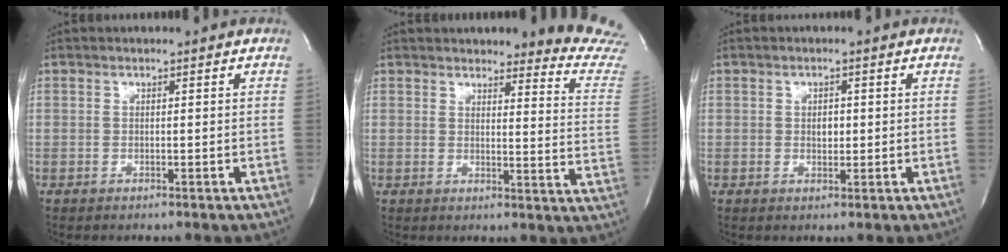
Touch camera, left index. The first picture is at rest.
{"total": 12.3, "force": [12.1, 0.2, 1.6], "torque": [0.009, -0.113, 0.100]}
{"total": 1.7, "force": [0.1, 1.1, 1.3], "torque": [-0.020, 0.000, 0.004]}